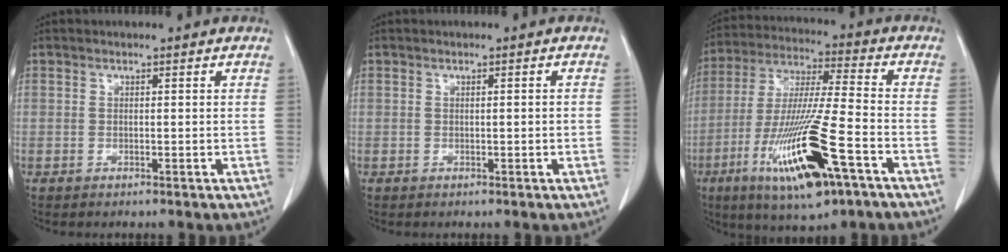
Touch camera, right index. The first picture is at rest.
{"total": 0.8, "force": [-0.1, 0.1, 0.7], "torque": [-0.013, 0.000, 0.001]}
{"total": 18.9, "force": [-8.5, 1.9, 16.8], "torque": [-0.342, -0.036, -0.151]}